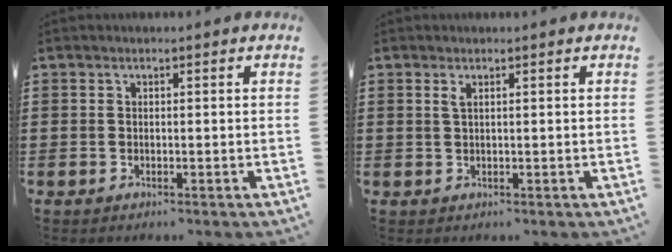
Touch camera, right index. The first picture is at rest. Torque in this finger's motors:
{"motor_torque": [0.01, 0.01, 0.00, 0.04]}